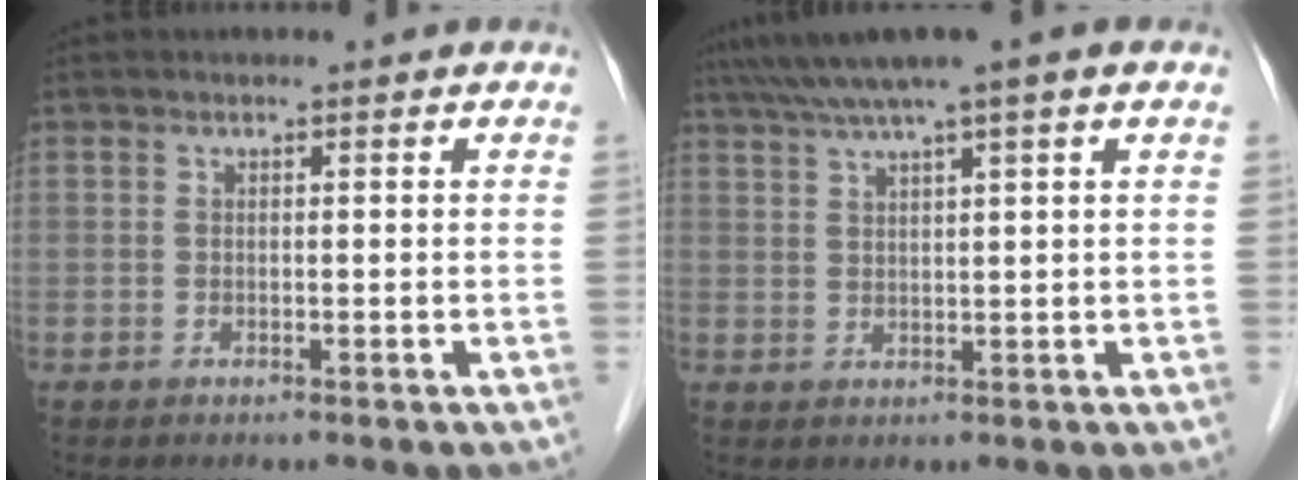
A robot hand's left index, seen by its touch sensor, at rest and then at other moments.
{"total": 7.6, "force": [5.3, -0.7, 5.4], "torque": [-0.092, 0.040, 0.087]}